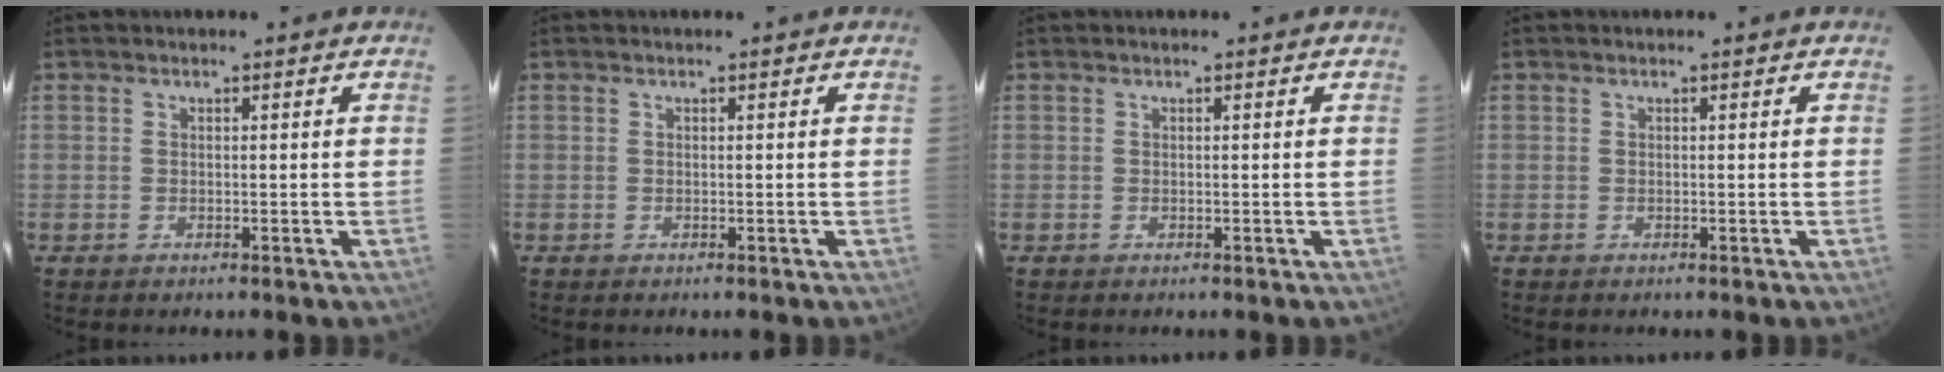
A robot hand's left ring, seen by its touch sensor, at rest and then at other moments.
{"total": 0.0}
{"total": 0.0}
{"total": 0.0}